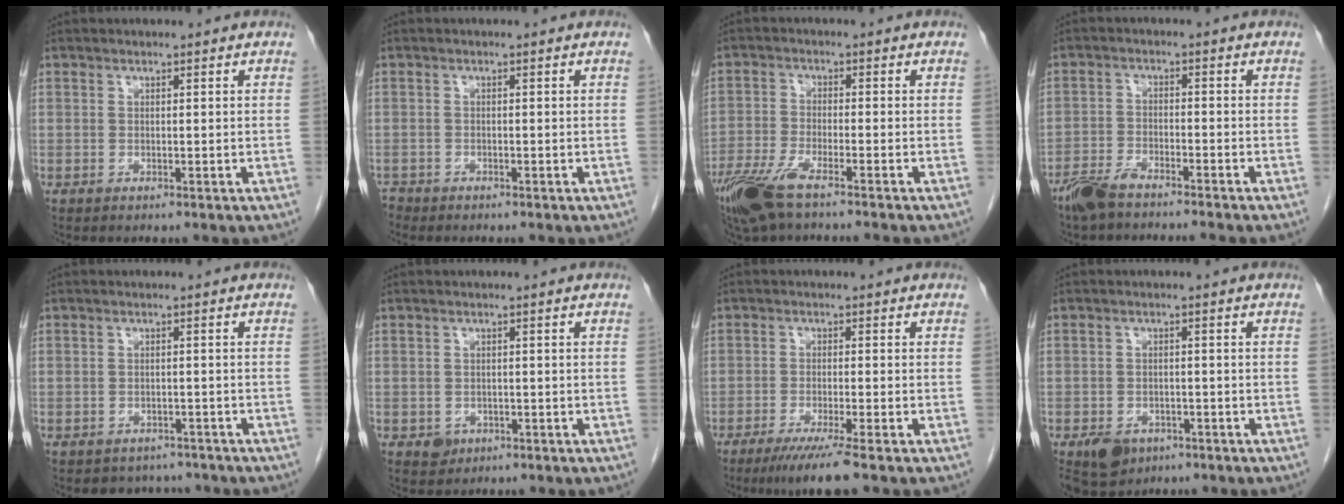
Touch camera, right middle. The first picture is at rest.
{"total": 1.3, "force": [-1.2, 0.4, -0.2], "torque": [0.001, -0.003, -0.023]}
{"total": 8.0, "force": [-5.9, 0.7, 5.3], "torque": [-0.106, -0.018, -0.114]}
{"total": 5.6, "force": [-4.9, 0.2, 2.5], "torque": [-0.047, -0.016, -0.093]}
{"total": 4.3, "force": [-3.8, 2.1, 0.0], "torque": [-0.001, 0.009, -0.046]}
{"total": 2.1, "force": [-1.0, 1.7, 0.6], "torque": [-0.007, 0.004, -0.008]}
{"total": 6.1, "force": [-4.3, -0.7, 4.2], "torque": [-0.072, -0.020, -0.075]}
{"total": 5.0, "force": [-3.0, 3.5, 2.0], "torque": [-0.034, 0.000, -0.040]}